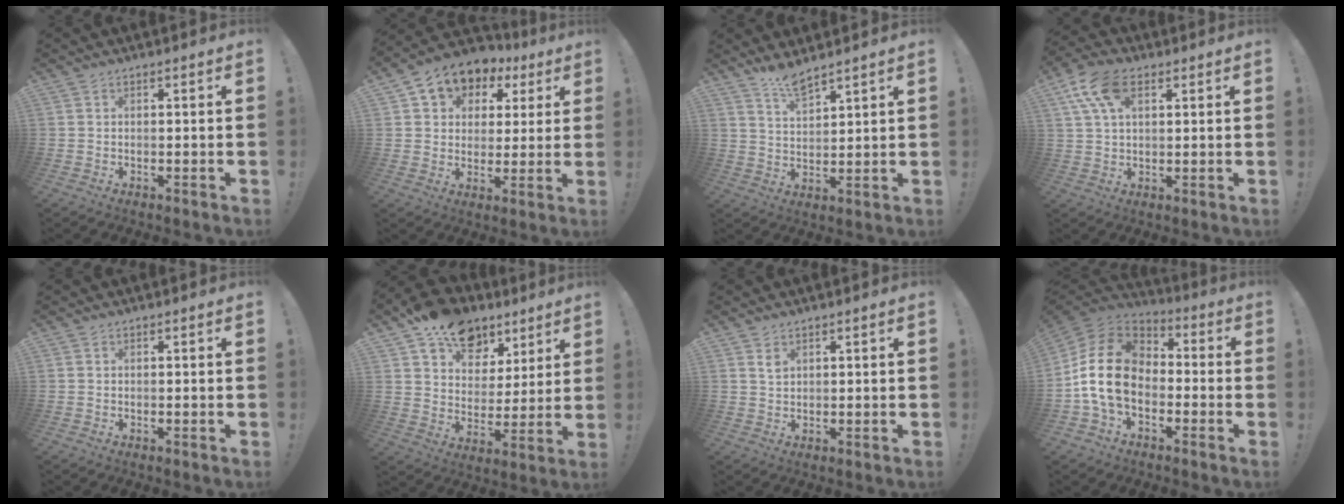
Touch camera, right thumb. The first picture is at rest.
{"total": 8.2, "force": [4.1, 6.5, 2.7], "torque": [-0.045, -0.031, 0.080]}
{"total": 6.7, "force": [5.9, 1.2, 2.9], "torque": [-0.048, -0.036, 0.105]}
{"total": 11.9, "force": [5.0, 6.9, 8.4], "torque": [-0.151, -0.002, 0.096]}
{"total": 0.0}
{"total": 15.0, "force": [10.2, 9.2, 6.0], "torque": [-0.094, -0.061, 0.186]}
{"total": 2.1, "force": [1.4, 1.3, 0.9], "torque": [-0.010, -0.005, 0.024]}
{"total": 17.9, "force": [-1.6, 12.4, 12.9], "torque": [-0.240, 0.030, -0.019]}